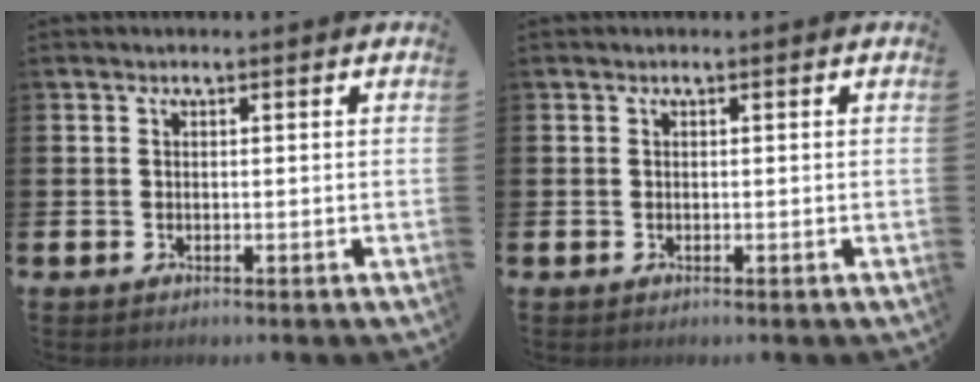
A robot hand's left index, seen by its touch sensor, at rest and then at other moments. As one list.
[{"total": 0.0}]